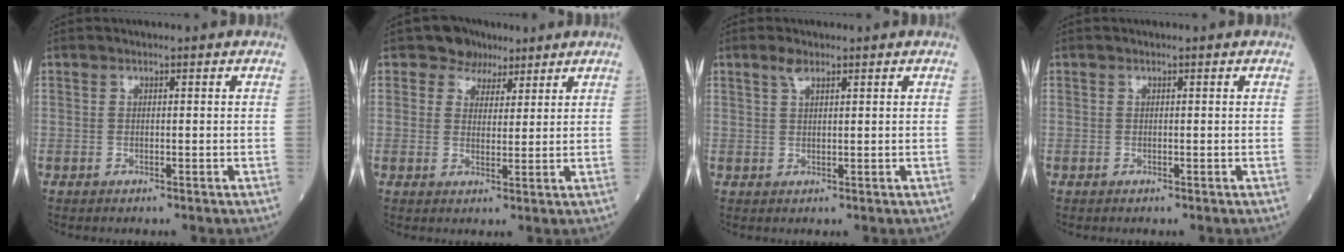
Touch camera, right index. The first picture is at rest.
{"total": 4.3, "force": [3.0, 3.0, 0.3], "torque": [0.002, 0.006, 0.045]}
{"total": 1.9, "force": [1.3, 0.6, 1.3], "torque": [-0.028, 0.005, 0.027]}
{"total": 0.0}